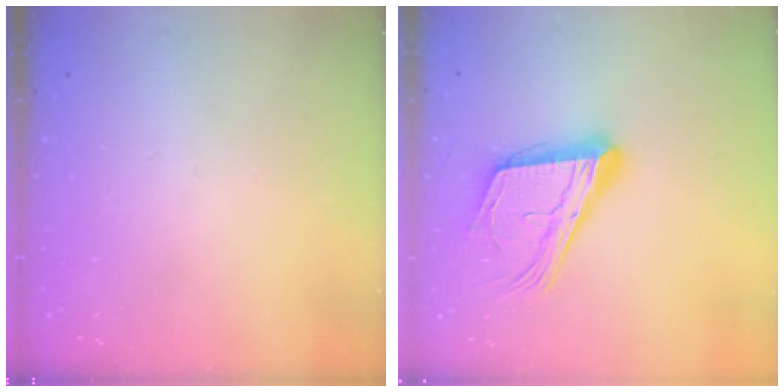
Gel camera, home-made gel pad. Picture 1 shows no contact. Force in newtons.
{"total": 18.8, "press": 18.5, "slide": 3.2}